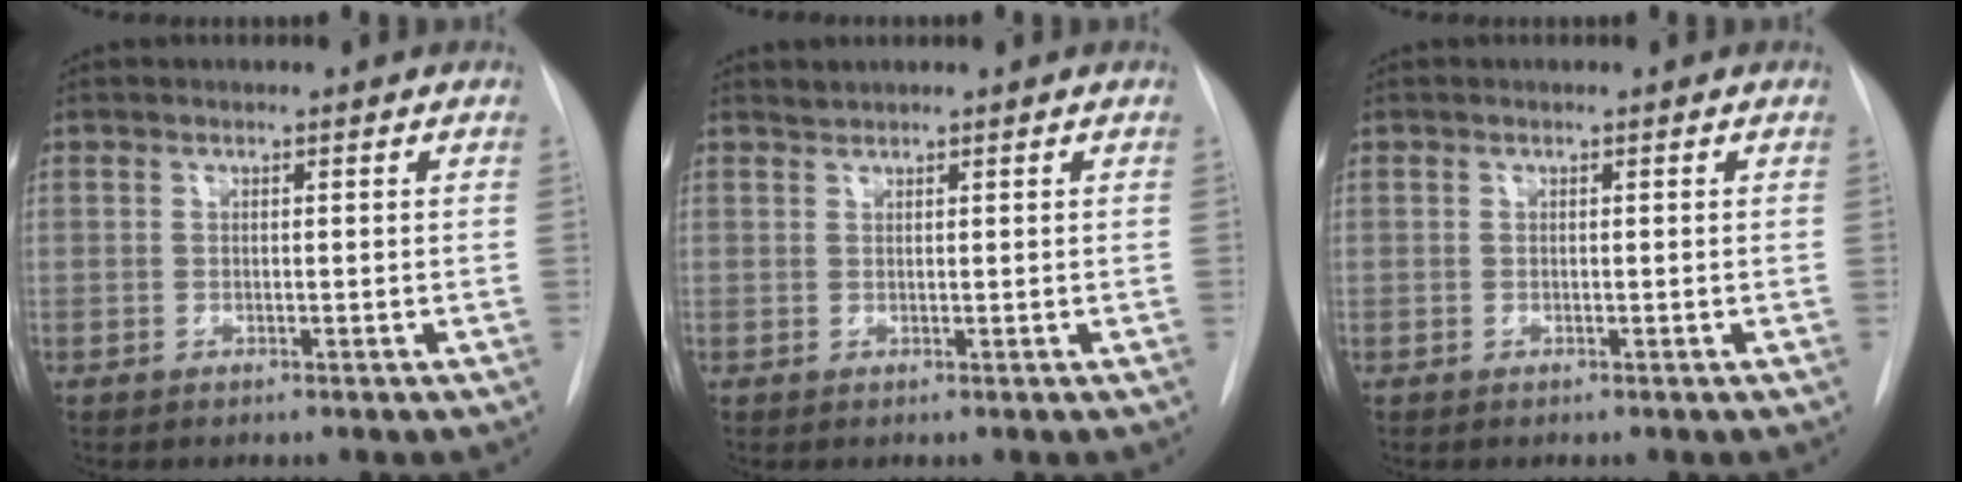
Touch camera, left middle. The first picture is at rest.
{"total": 0.7, "force": [0.7, -0.1, -0.2], "torque": [-0.003, 0.000, 0.015]}
{"total": 0.0}